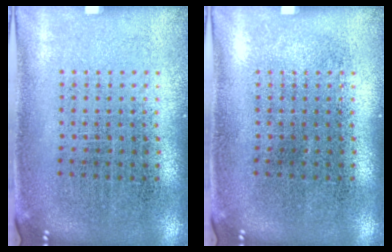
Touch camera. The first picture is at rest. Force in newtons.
{"total": 0.0}